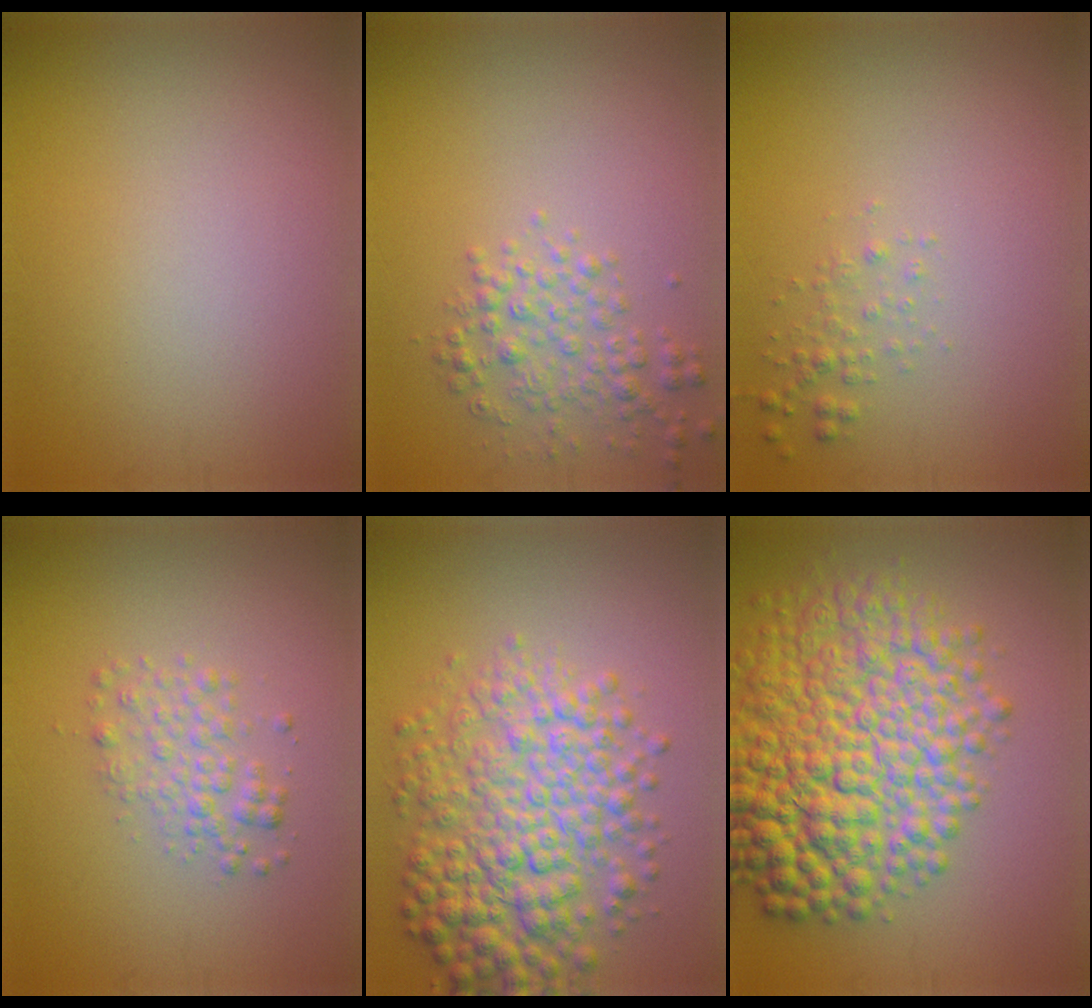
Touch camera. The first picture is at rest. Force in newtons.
{"total": 2.7, "press": 2.7, "slide": 0.1}
{"total": 1.1, "press": 1.1, "slide": 0.1}
{"total": 2.3, "press": 2.3, "slide": 0.1}
{"total": 7.9, "press": 7.9, "slide": 0.1}
{"total": 12.0, "press": 11.9, "slide": 0.2}